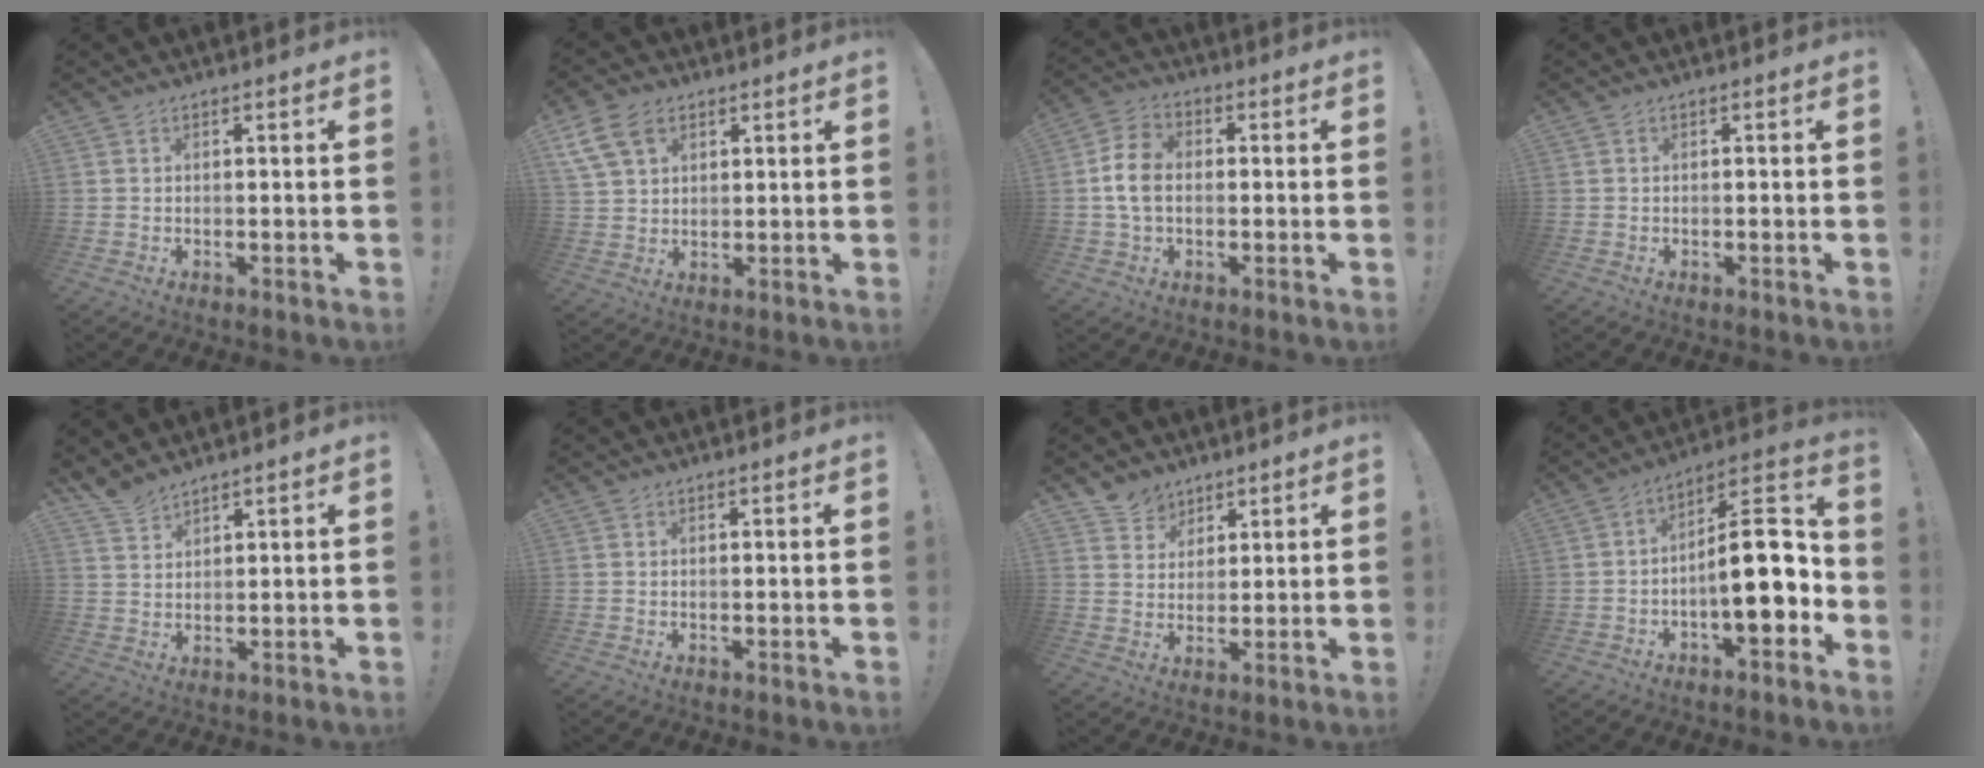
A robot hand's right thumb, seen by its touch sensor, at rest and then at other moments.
{"total": 10.1, "force": [5.0, 6.7, 5.6], "torque": [-0.115, -0.013, 0.100]}
{"total": 8.9, "force": [-0.7, 6.1, 6.4], "torque": [-0.115, 0.012, -0.008]}
{"total": 0.6, "force": [-0.4, 0.0, 0.4], "torque": [-0.013, 0.002, -0.006]}
{"total": 4.5, "force": [4.1, 1.1, 1.3], "torque": [-0.029, -0.022, 0.080]}
{"total": 0.0}
{"total": 6.4, "force": [4.5, 4.5, 0.2], "torque": [-0.002, -0.035, 0.089]}
{"total": 16.6, "force": [-2.7, 6.2, 15.2], "torque": [-0.221, 0.021, -0.039]}